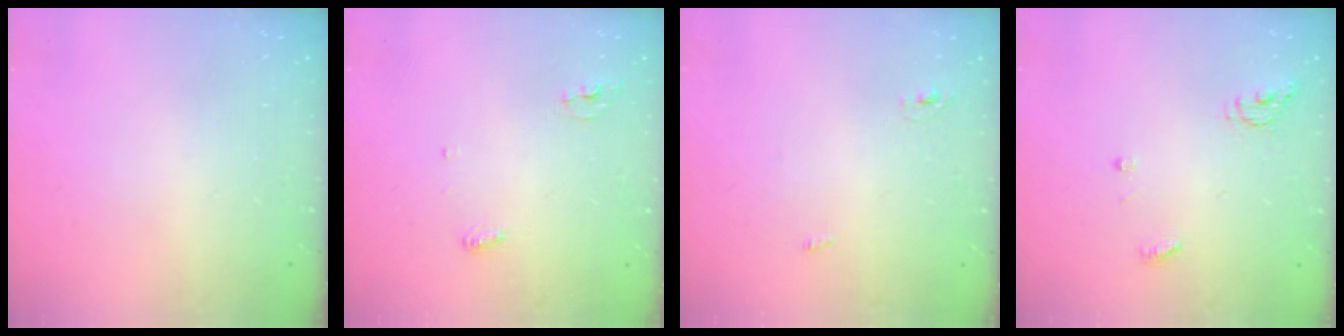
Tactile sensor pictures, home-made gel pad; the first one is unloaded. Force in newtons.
{"total": 3.8, "press": 3.8, "slide": 0.3}
{"total": 2.3, "press": 2.1, "slide": 1.0}
{"total": 5.3, "press": 5.3, "slide": 0.4}